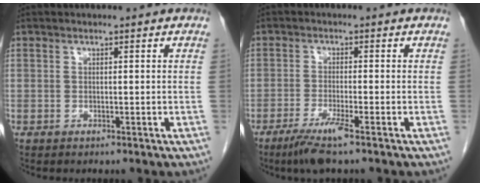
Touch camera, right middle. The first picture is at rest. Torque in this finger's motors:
{"motor_torque": [0.88, -0.69, 0.15, 0.05]}